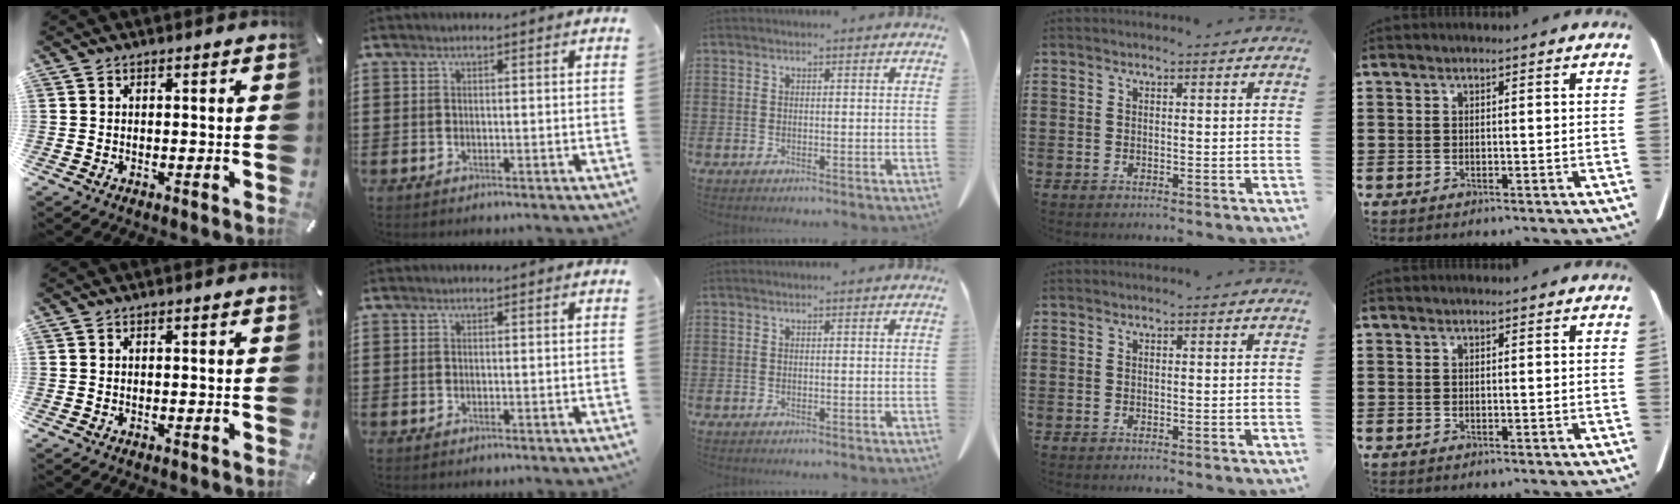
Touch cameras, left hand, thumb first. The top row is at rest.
{}